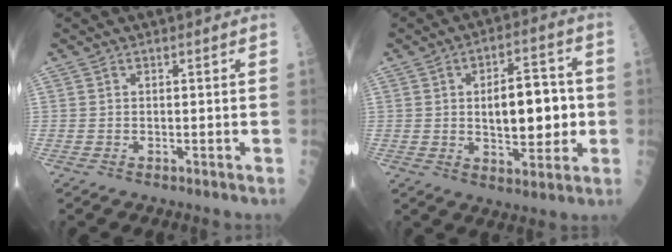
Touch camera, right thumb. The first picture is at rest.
{"total": 12.6, "force": [0.1, 6.2, 10.9], "torque": [-0.121, 0.013, 0.005]}